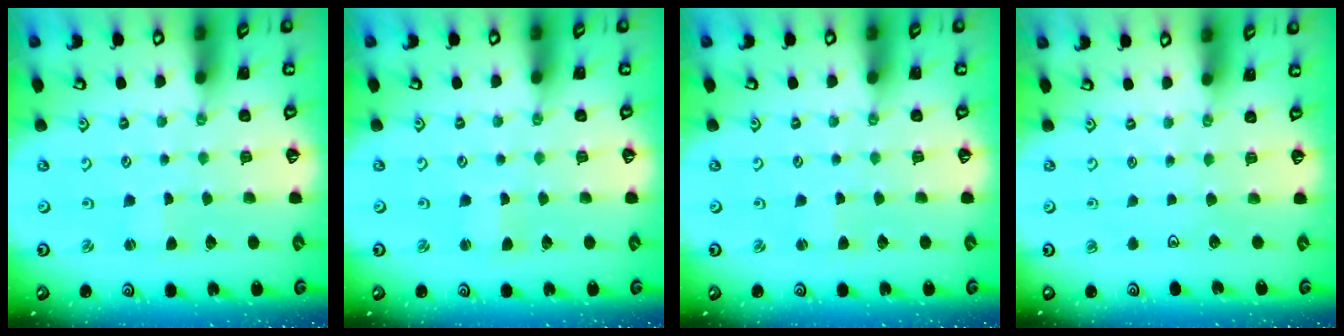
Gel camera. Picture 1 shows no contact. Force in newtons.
{"total": 1.4, "press": 1.4, "slide": 0.0}
{"total": 1.0, "press": 1.0, "slide": 0.2}
{"total": 0.0}